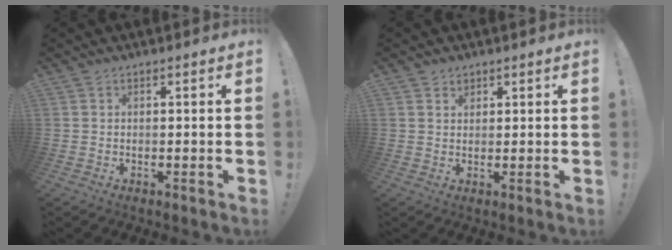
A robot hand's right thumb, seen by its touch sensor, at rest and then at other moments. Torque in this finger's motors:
{"motor_torque": [-0.05, -0.05, -0.05, 0.45, 0.11]}